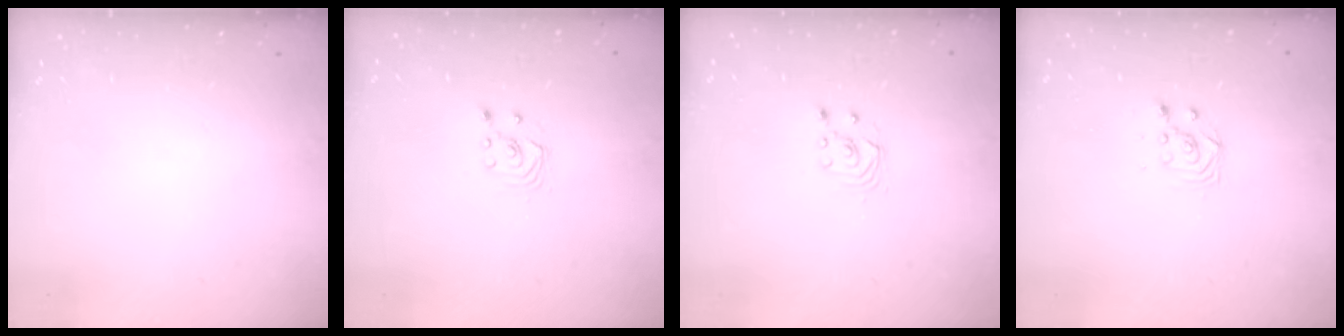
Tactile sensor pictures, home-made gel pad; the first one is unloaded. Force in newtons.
{"total": 1.7, "press": 1.7, "slide": 0.2}
{"total": 2.5, "press": 2.5, "slide": 0.2}
{"total": 2.9, "press": 2.9, "slide": 0.4}